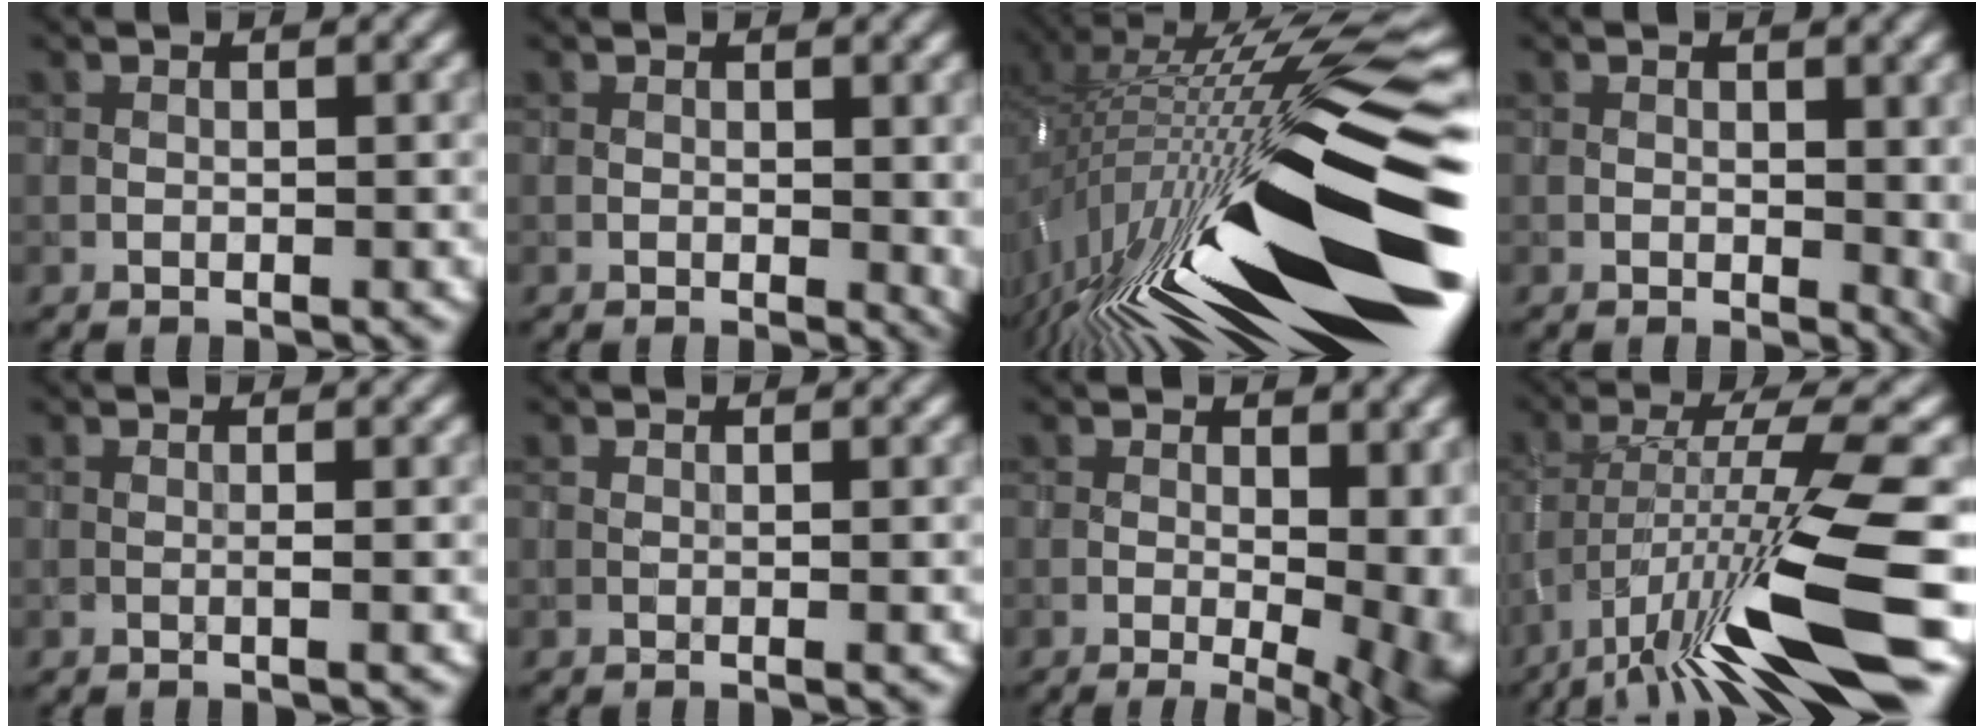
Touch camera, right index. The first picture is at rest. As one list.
[{"total": 1.4, "force": [0.1, 0.7, 1.2], "torque": [-0.009, -0.004, 0.002]}, {"total": 19.1, "force": [-4.4, 5.4, 17.8], "torque": [-0.299, 0.009, -0.097]}, {"total": 2.2, "force": [0.2, 1.3, 1.8], "torque": [-0.016, -0.006, 0.006]}, {"total": 0.8, "force": [-0.1, 0.1, 0.8], "torque": [-0.012, -0.004, -0.006]}, {"total": 0.0}, {"total": 10.5, "force": [-0.9, 4.8, 9.3], "torque": [-0.085, -0.001, 0.000]}, {"total": 11.6, "force": [-5.7, 1.7, 9.9], "torque": [-0.172, 0.010, -0.094]}]